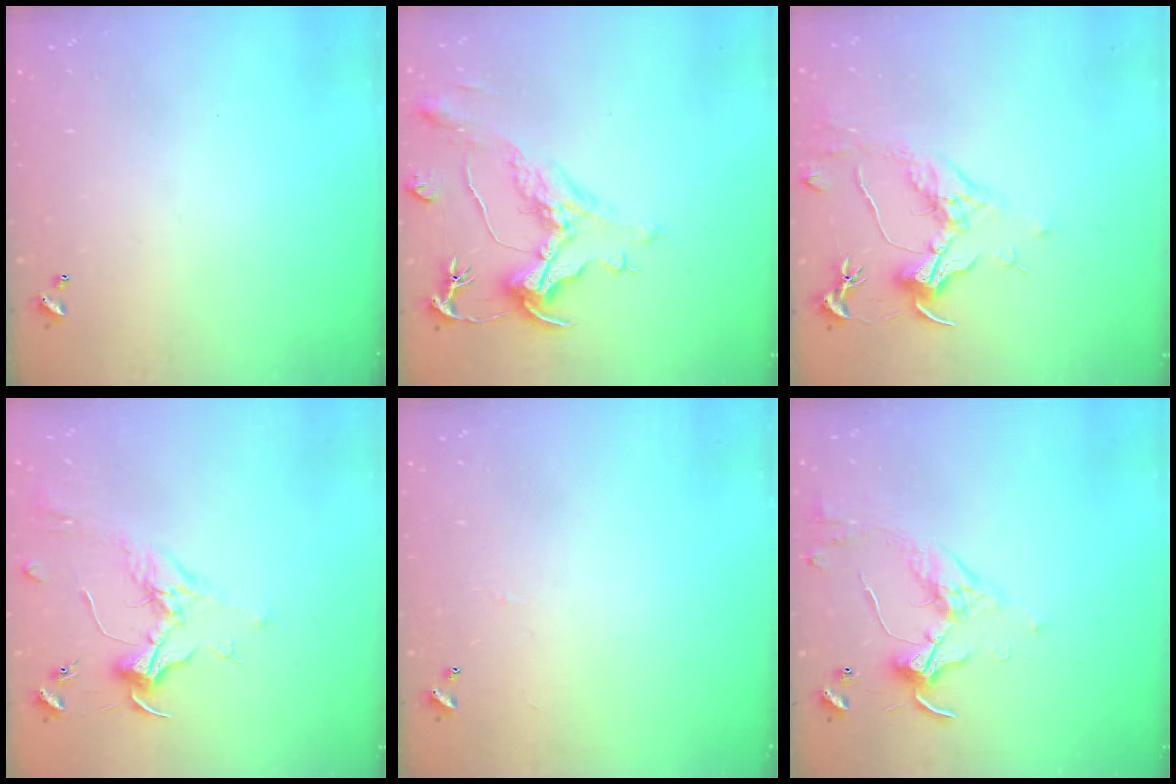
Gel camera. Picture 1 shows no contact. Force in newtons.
{"total": 1.6, "press": 0.1, "slide": 1.6}
{"total": 1.5, "press": 1.3, "slide": 0.8}
{"total": 1.8, "press": 1.6, "slide": 0.7}
{"total": 0.5, "press": 0.3, "slide": 0.4}
{"total": 3.3, "press": 3.2, "slide": 0.7}